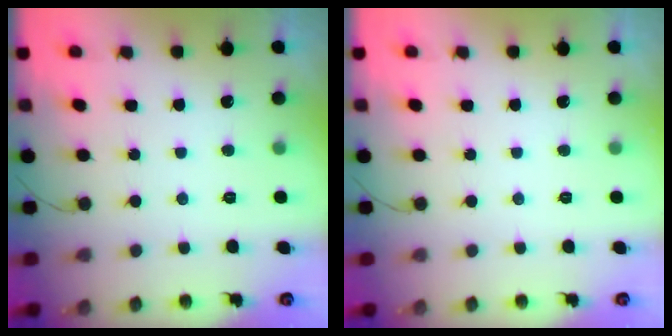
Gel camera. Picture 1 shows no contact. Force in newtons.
{"total": 0.0}